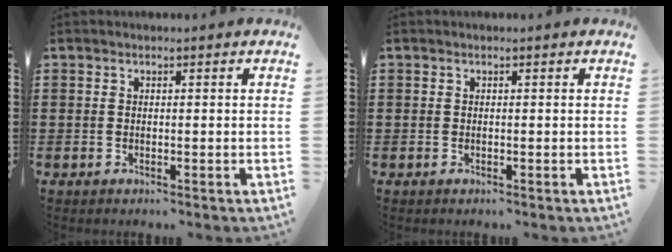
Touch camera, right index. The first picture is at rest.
{"total": 0.0}